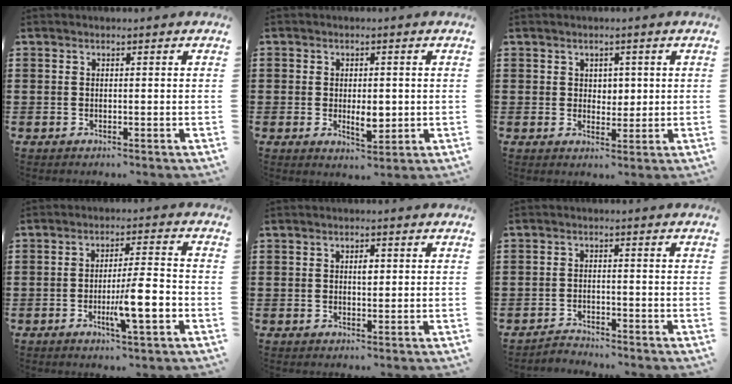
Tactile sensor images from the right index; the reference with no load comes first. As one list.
[{"total": 4.3, "force": [-0.4, 2.5, 3.5], "torque": [-0.058, 0.003, -0.007]}, {"total": 2.4, "force": [1.0, 2.1, 0.8], "torque": [-0.016, 0.009, 0.015]}, {"total": 8.2, "force": [-2.4, 1.3, 7.7], "torque": [-0.130, -0.004, -0.040]}, {"total": 1.8, "force": [0.4, 0.8, 1.6], "torque": [-0.023, 0.002, 0.004]}, {"total": 2.1, "force": [-2.1, 0.3, -0.1], "torque": [-0.004, 0.003, -0.047]}]